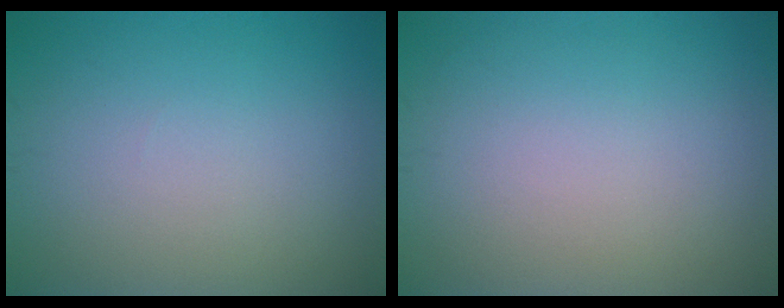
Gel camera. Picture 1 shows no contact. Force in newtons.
{"total": 0.0}